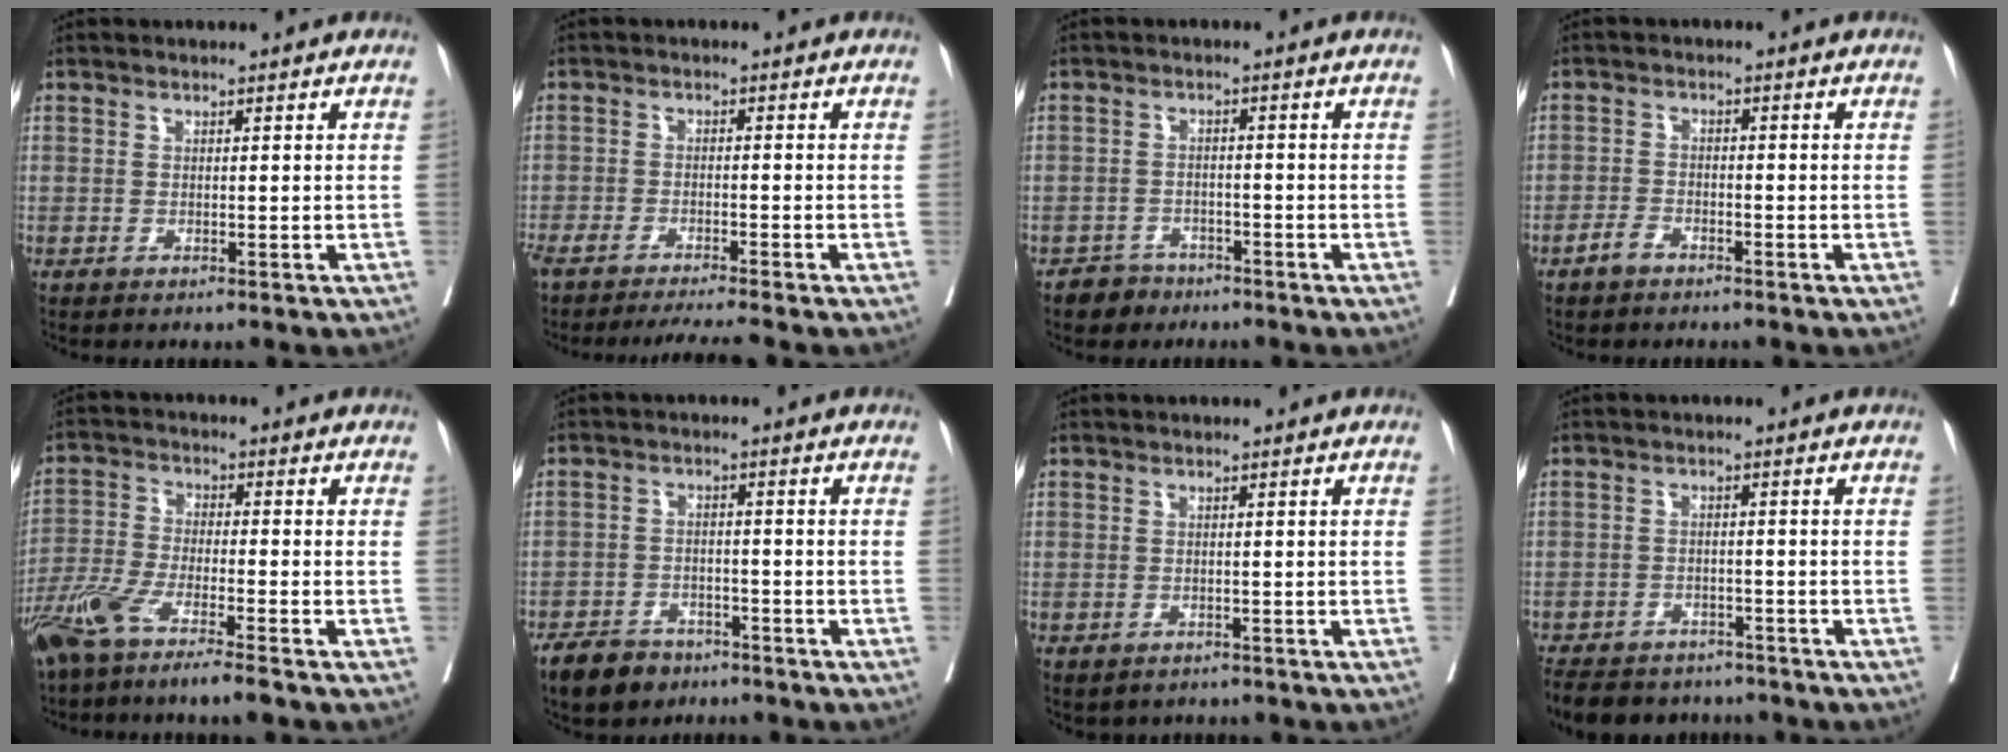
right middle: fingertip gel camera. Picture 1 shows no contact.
{"total": 6.6, "force": [-5.9, -0.6, 2.8], "torque": [-0.037, -0.012, -0.096]}
{"total": 3.0, "force": [-2.3, 2.0, 0.0], "torque": [0.000, 0.010, -0.037]}
{"total": 2.3, "force": [-1.9, 1.0, 1.0], "torque": [-0.019, 0.004, -0.034]}
{"total": 8.7, "force": [-6.3, 0.4, 6.0], "torque": [-0.122, -0.019, -0.124]}
{"total": 6.2, "force": [-4.6, 3.5, 2.1], "torque": [-0.037, 0.003, -0.078]}
{"total": 2.5, "force": [-1.7, 1.7, 0.7], "torque": [-0.006, 0.001, -0.020]}
{"total": 11.8, "force": [-10.0, 5.2, 3.6], "torque": [-0.070, 0.003, -0.132]}